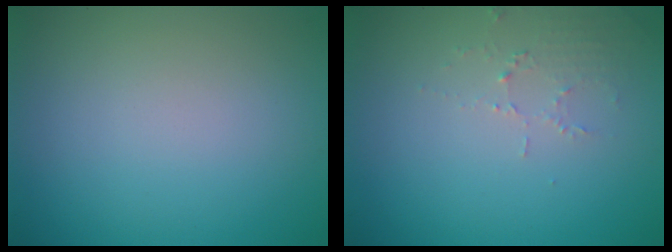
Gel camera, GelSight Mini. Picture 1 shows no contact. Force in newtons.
{"total": 1.5, "press": 1.5, "slide": 0.2}